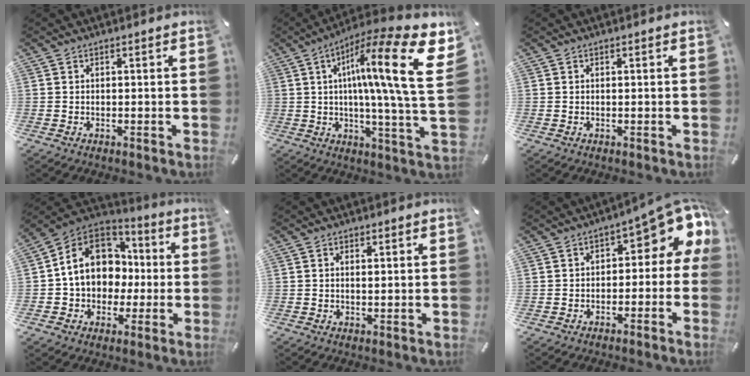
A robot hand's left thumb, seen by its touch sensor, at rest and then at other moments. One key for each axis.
{"total": 22.9, "fx": 6.6, "fy": 2.7, "fz": 21.7, "tx": -0.333, "ty": -0.043, "tz": 0.086}
{"total": 0.0}
{"total": 14.3, "fx": 0.6, "fy": 12.4, "fz": 7.0, "tx": -0.140, "ty": 0.011, "tz": 0.017}
{"total": 1.1, "fx": 0.3, "fy": 0.5, "fz": 0.9, "tx": -0.010, "ty": 0.000, "tz": 0.003}
{"total": 9.8, "fx": 3.4, "fy": 4.8, "fz": 7.8, "tx": -0.090, "ty": -0.030, "tz": 0.057}